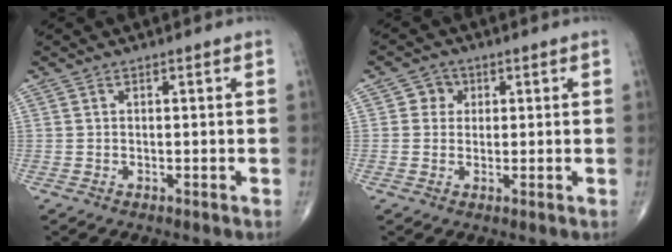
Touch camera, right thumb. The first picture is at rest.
{"total": 3.1, "force": [0.8, 2.9, 0.8], "torque": [0.009, 0.003, 0.004]}